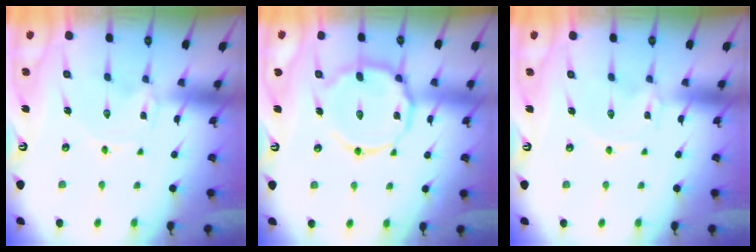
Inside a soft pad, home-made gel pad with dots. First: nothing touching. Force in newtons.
{"total": 14.8, "press": 14.7, "slide": 1.3}
{"total": 0.0}